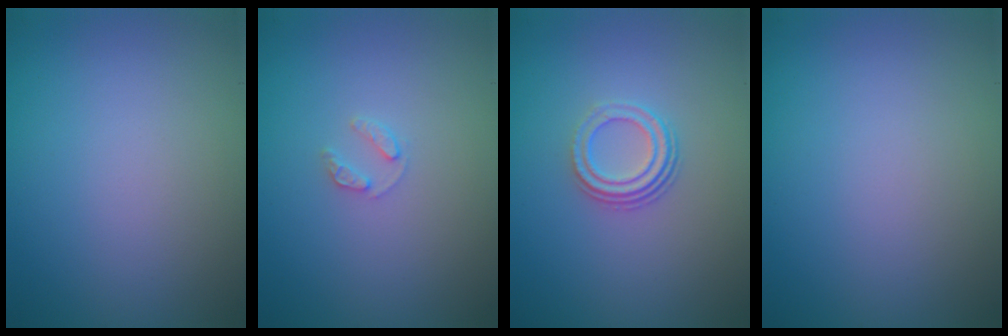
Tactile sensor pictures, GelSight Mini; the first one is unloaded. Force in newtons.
{"total": 1.1, "press": 1.1, "slide": 0.2}
{"total": 3.0, "press": 2.1, "slide": 2.1}
{"total": 0.0}